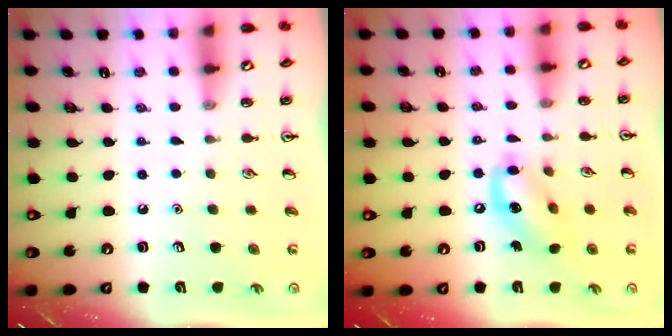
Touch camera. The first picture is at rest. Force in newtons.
{"total": 11.8, "press": 11.5, "slide": 2.6}